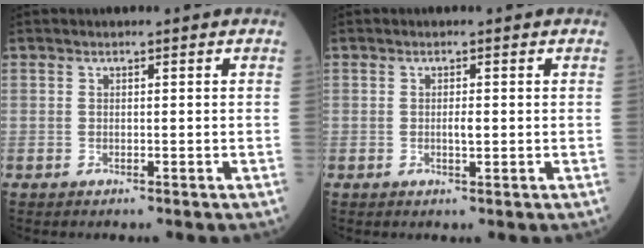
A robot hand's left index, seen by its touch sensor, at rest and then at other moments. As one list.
[{"total": 1.3, "force": [0.0, 0.3, 1.3], "torque": [-0.025, -0.001, 0.001]}]